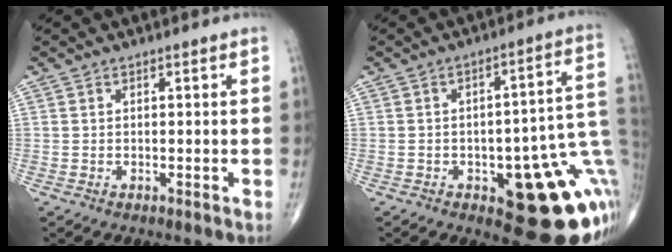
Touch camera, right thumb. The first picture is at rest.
{"total": 20.0, "force": [-4.9, 7.3, 17.9], "torque": [-0.156, 0.032, -0.043]}